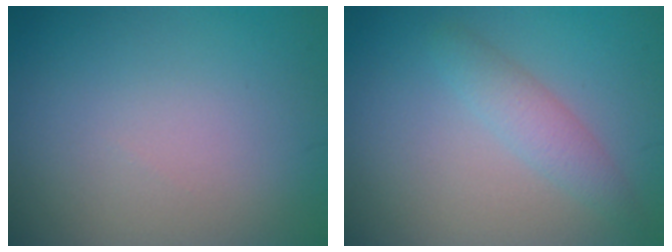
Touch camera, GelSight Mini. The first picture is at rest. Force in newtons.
{"total": 2.3, "press": 2.3, "slide": 0.1}